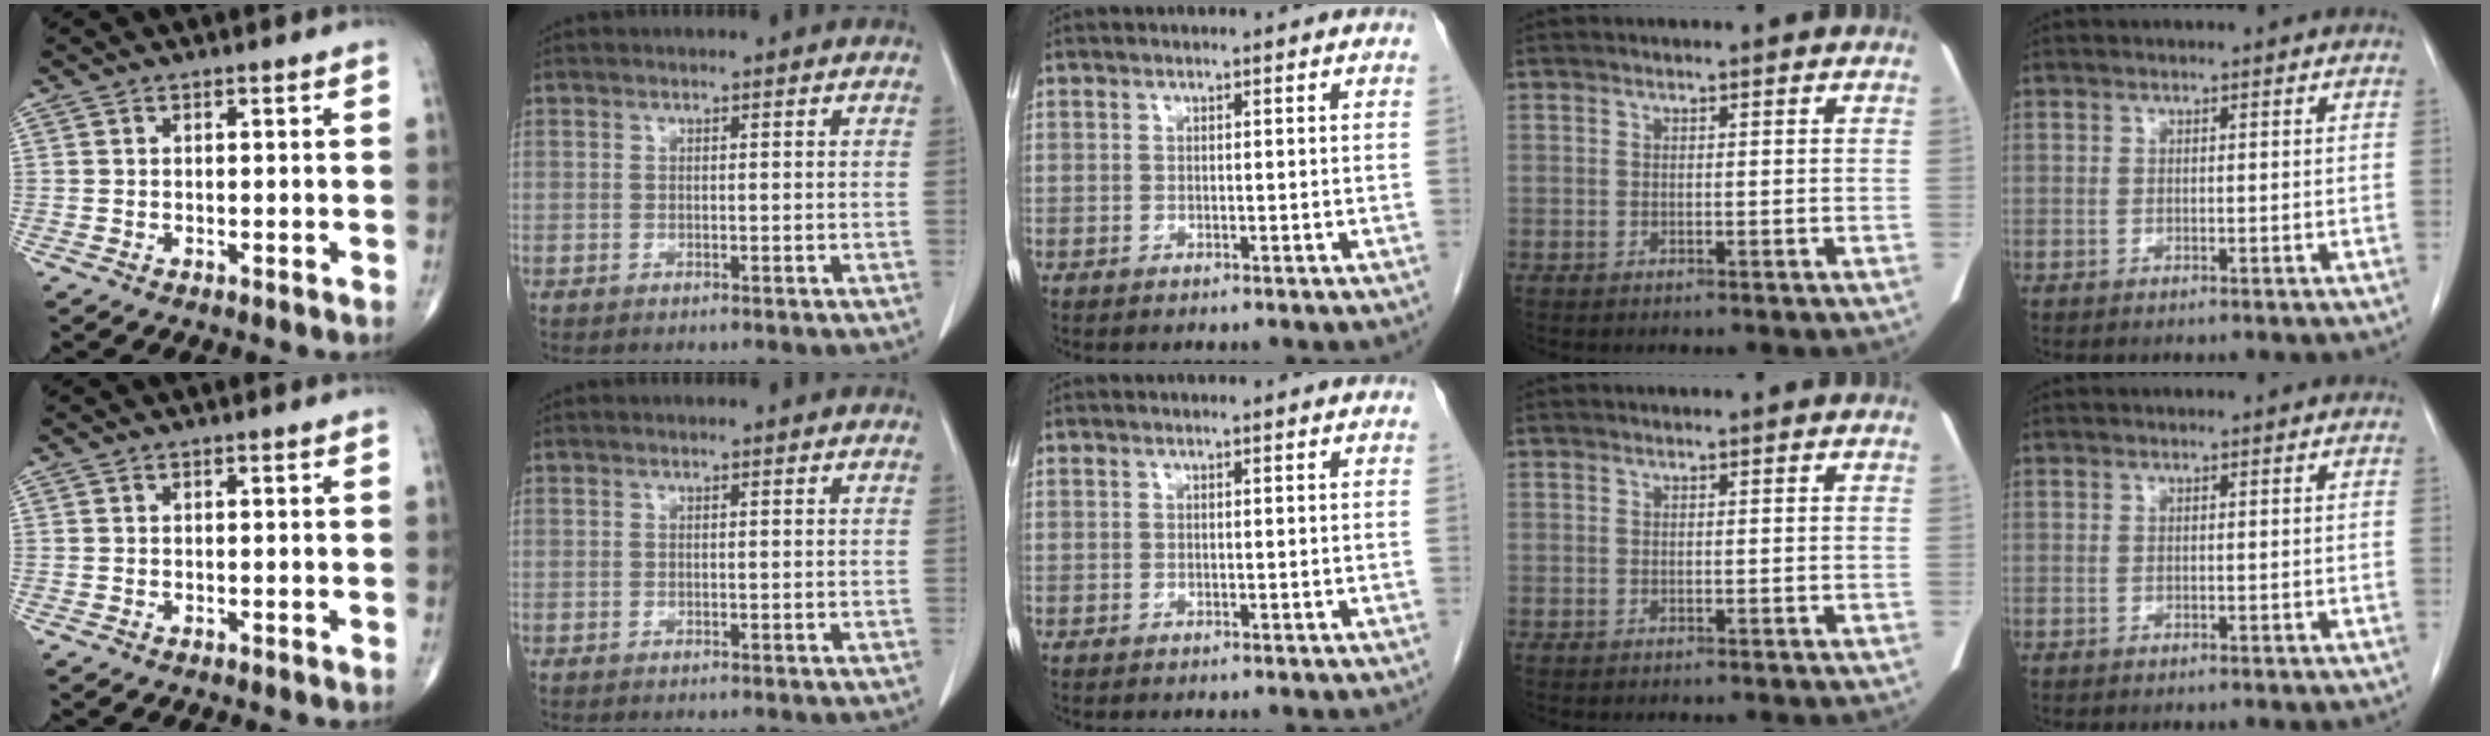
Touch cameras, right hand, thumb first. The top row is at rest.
{}